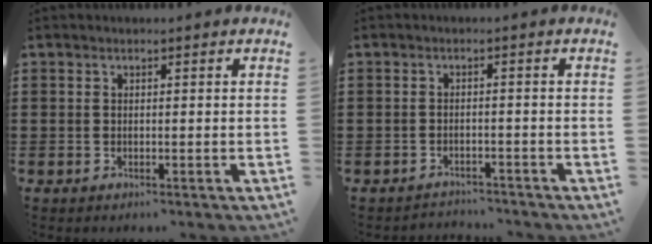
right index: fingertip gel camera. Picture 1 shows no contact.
{"total": 2.0, "force": [-1.9, 0.2, -0.2], "torque": [-0.004, 0.001, -0.045]}